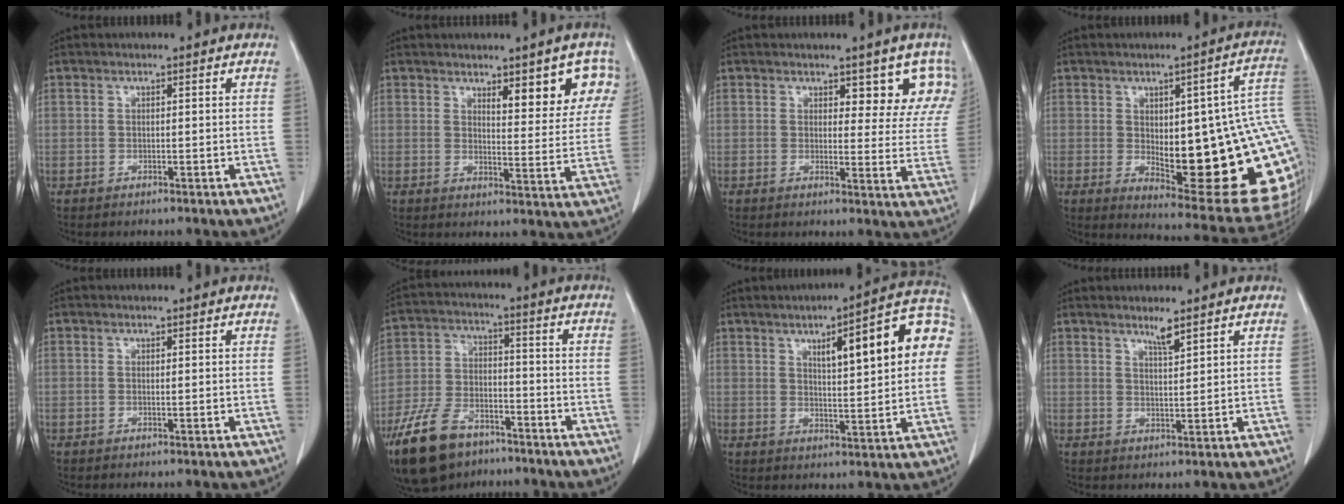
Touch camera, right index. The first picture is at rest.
{"total": 9.0, "force": [5.2, 2.4, 6.9], "torque": [-0.076, -0.003, 0.064]}
{"total": 7.6, "force": [5.4, 3.5, 4.0], "torque": [-0.021, -0.015, 0.047]}
{"total": 25.4, "force": [0.1, 6.0, 24.7], "torque": [-0.242, 0.005, 0.021]}
{"total": 0.0}
{"total": 14.1, "force": [-9.7, 7.0, 7.3], "torque": [-0.159, -0.006, -0.176]}
{"total": 14.1, "force": [4.0, 2.6, 13.3], "torque": [-0.173, 0.029, 0.049]}
{"total": 2.5, "force": [2.0, -0.2, 1.5], "torque": [-0.030, -0.006, 0.039]}